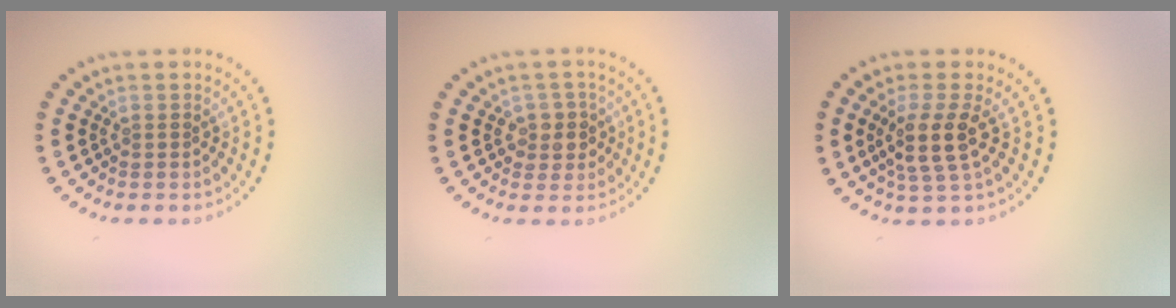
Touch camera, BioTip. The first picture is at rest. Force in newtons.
{"total": 2.2, "press": 2.1, "slide": 0.6}
{"total": 3.5, "press": 2.8, "slide": 2.1}